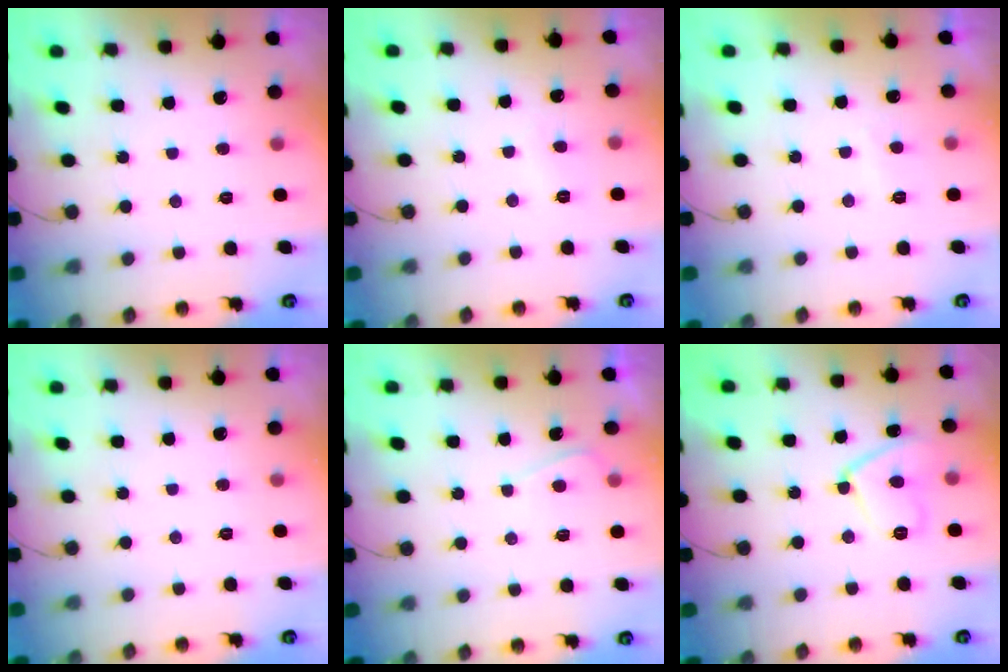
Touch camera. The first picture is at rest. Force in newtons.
{"total": 3.4, "press": 3.4, "slide": 0.4}
{"total": 1.6, "press": 1.4, "slide": 0.7}
{"total": 0.0}
{"total": 3.0, "press": 3.0, "slide": 0.4}
{"total": 9.4, "press": 9.3, "slide": 0.8}